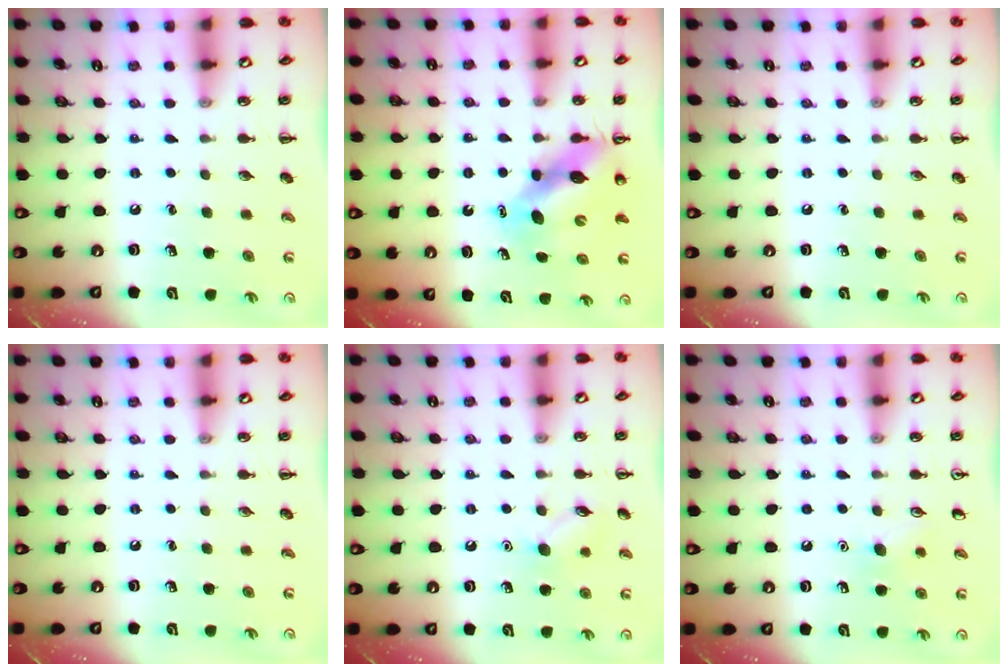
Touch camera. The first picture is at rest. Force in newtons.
{"total": 10.0, "press": 9.6, "slide": 2.7}
{"total": 0.0}
{"total": 0.0}
{"total": 8.7, "press": 8.5, "slide": 1.8}
{"total": 6.5, "press": 6.3, "slide": 1.5}